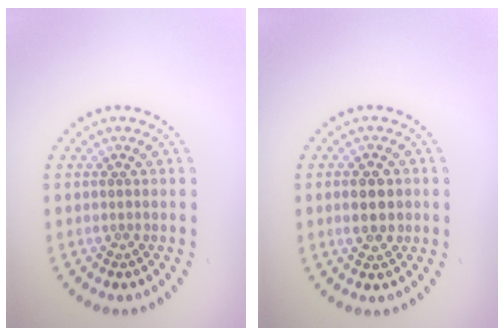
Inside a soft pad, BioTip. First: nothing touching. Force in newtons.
{"total": 2.6, "press": 2.6, "slide": 0.2}